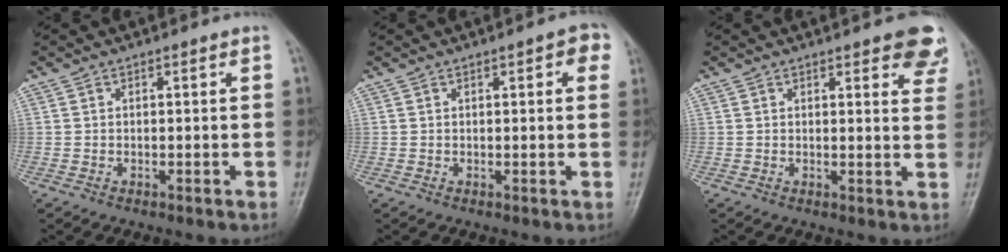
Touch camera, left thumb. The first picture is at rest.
{"total": 3.9, "force": [1.7, 1.3, 3.3], "torque": [-0.026, 0.000, 0.012]}
{"total": 8.0, "force": [5.4, 2.7, 5.3], "torque": [-0.033, -0.023, 0.057]}